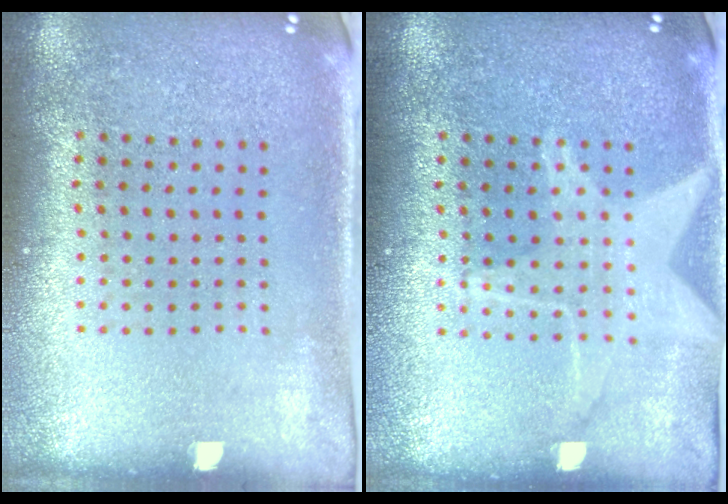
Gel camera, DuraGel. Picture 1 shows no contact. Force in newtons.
{"total": 2.5, "press": 2.5, "slide": 0.3}